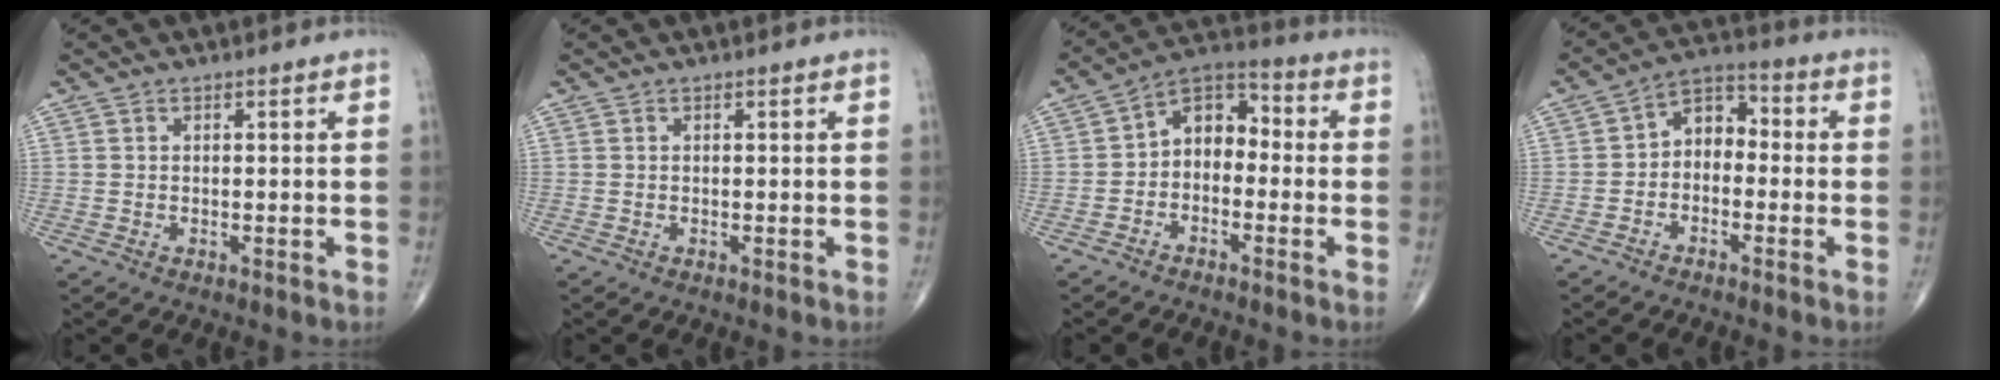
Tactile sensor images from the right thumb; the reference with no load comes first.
{"total": 0.0}
{"total": 8.4, "force": [-1.3, 5.9, 5.8], "torque": [-0.063, 0.043, -0.044]}
{"total": 6.0, "force": [-1.2, 4.3, 4.0], "torque": [-0.044, 0.035, -0.039]}